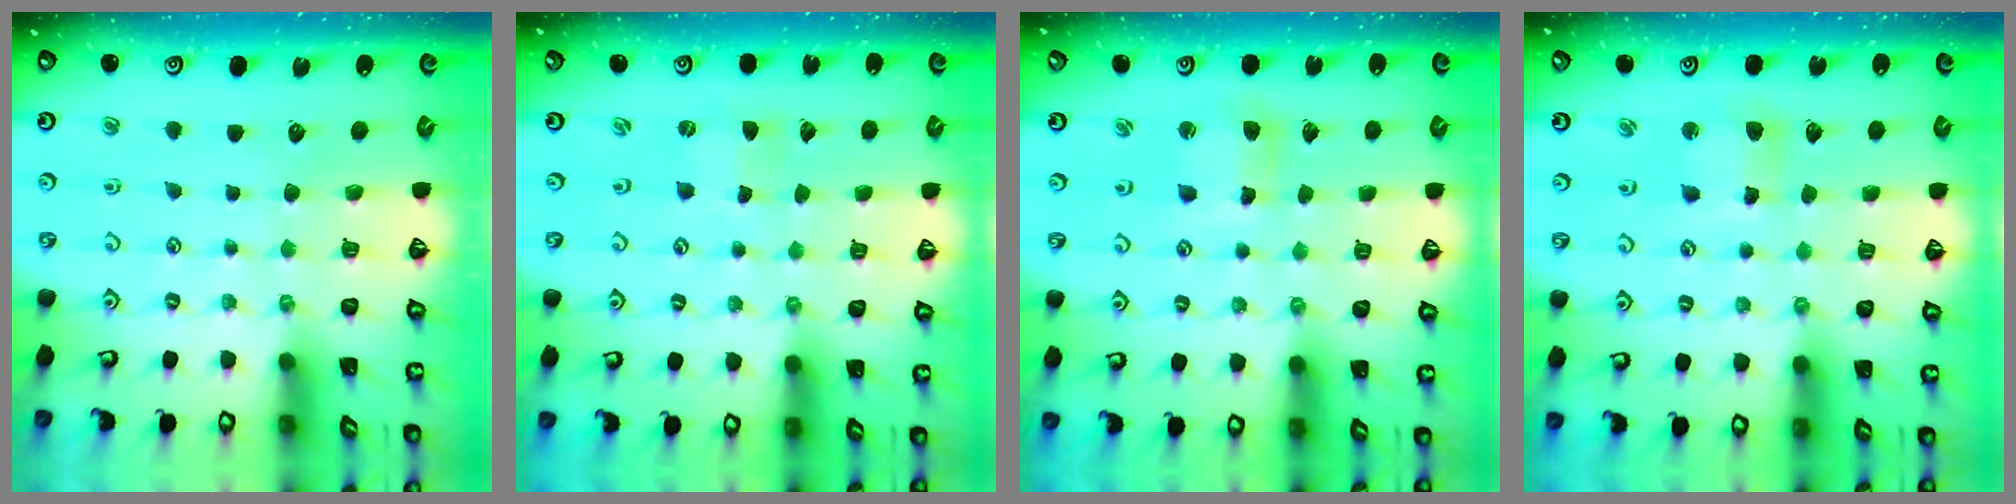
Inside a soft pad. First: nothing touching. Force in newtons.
{"total": 0.0}
{"total": 4.8, "press": 4.7, "slide": 0.7}
{"total": 5.2, "press": 5.1, "slide": 0.7}